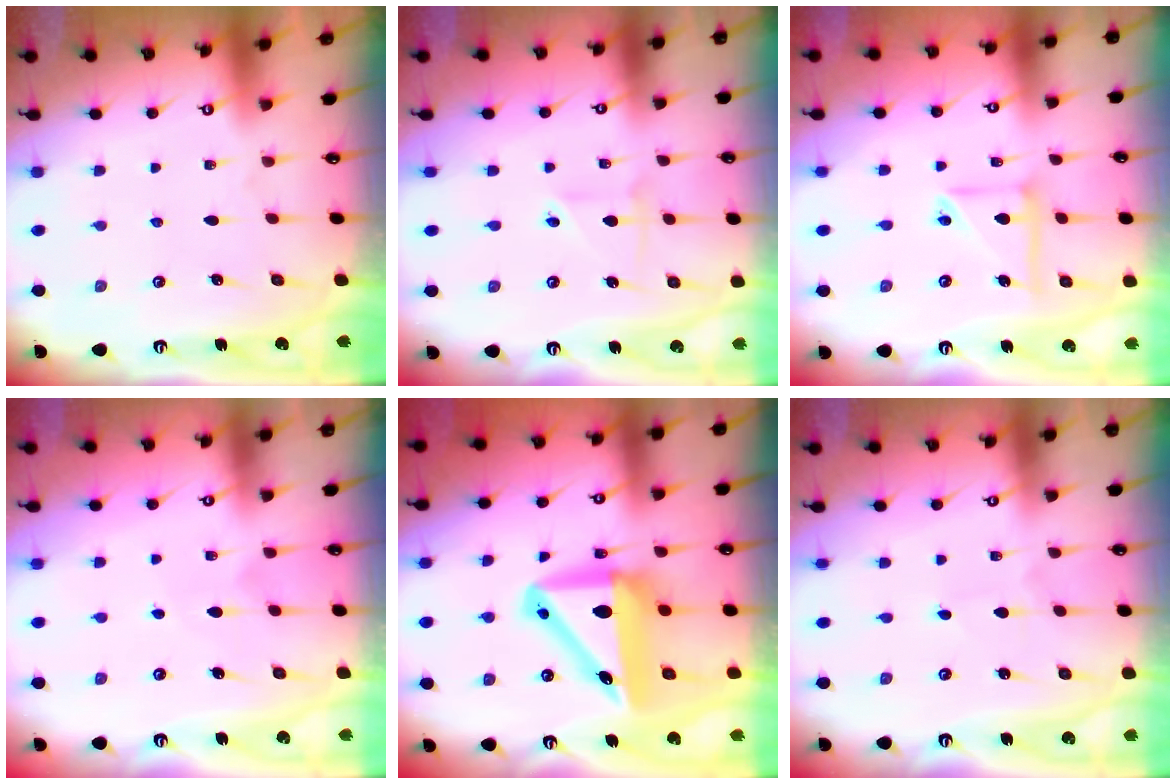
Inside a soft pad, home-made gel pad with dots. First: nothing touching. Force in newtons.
{"total": 2.7, "press": 2.5, "slide": 1.0}
{"total": 9.1, "press": 9.1, "slide": 0.8}
{"total": 4.9, "press": 4.9, "slide": 0.6}
{"total": 13.1, "press": 12.5, "slide": 3.8}
{"total": 1.6, "press": 1.6, "slide": 0.1}